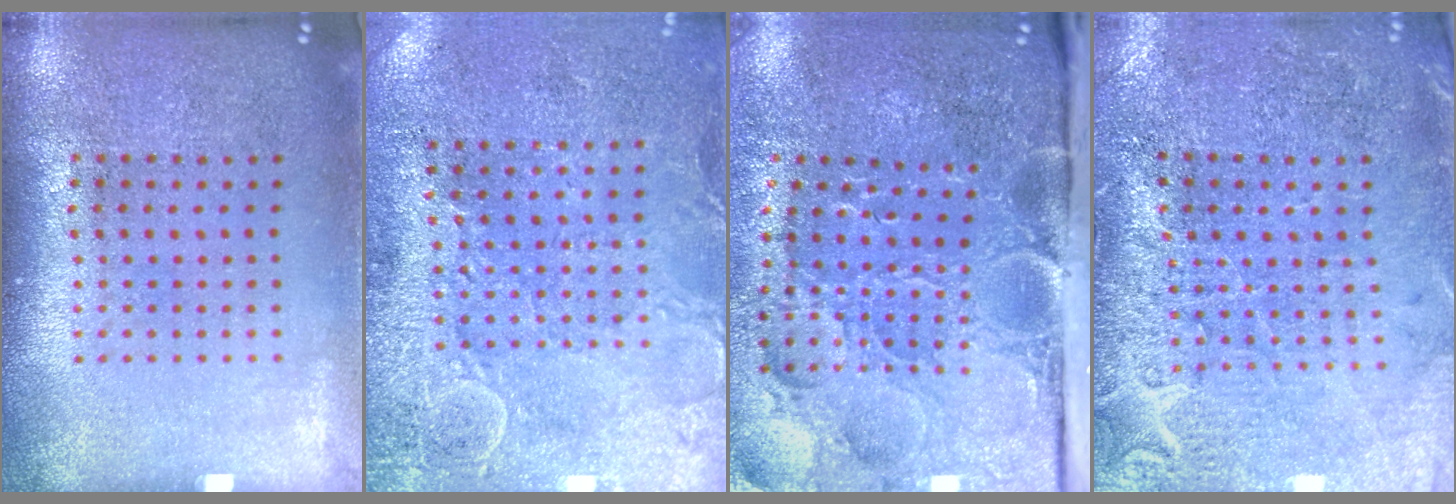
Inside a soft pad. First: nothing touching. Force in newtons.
{"total": 2.7, "press": 2.6, "slide": 0.8}
{"total": 5.4, "press": 4.1, "slide": 3.4}
{"total": 3.3, "press": 3.1, "slide": 1.1}